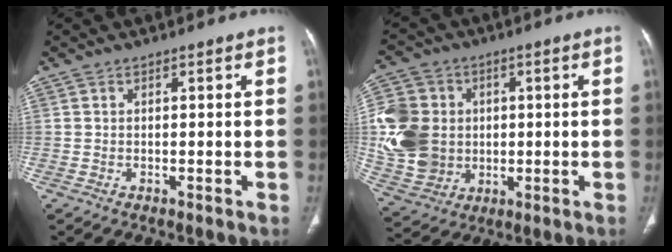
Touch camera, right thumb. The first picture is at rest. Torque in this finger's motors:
{"motor_torque": [0.11, 0.28, 0.36, -0.19, 0.22]}